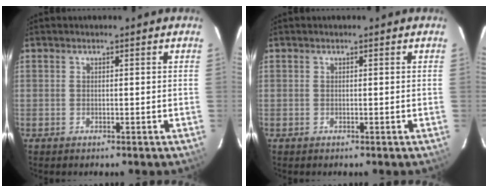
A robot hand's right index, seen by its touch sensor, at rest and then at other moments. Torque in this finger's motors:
{"motor_torque": [0.00, 0.00, 0.00, 0.00]}